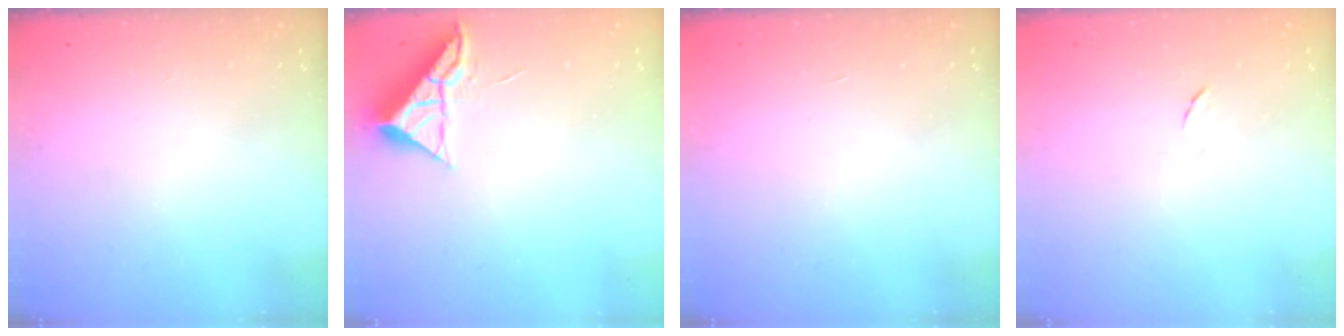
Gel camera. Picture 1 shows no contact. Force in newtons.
{"total": 6.4, "press": 6.4, "slide": 0.2}
{"total": 1.7, "press": 1.7, "slide": 0.1}
{"total": 4.8, "press": 4.8, "slide": 0.5}